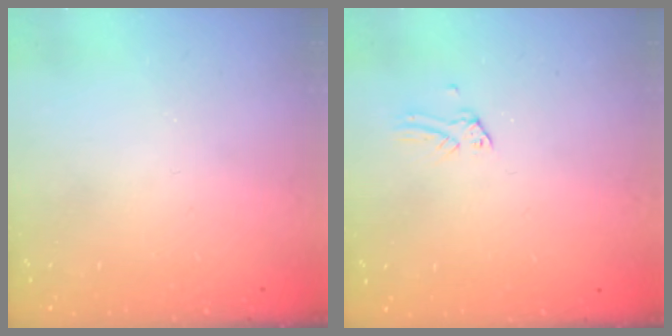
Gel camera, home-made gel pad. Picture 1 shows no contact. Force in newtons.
{"total": 0.0}